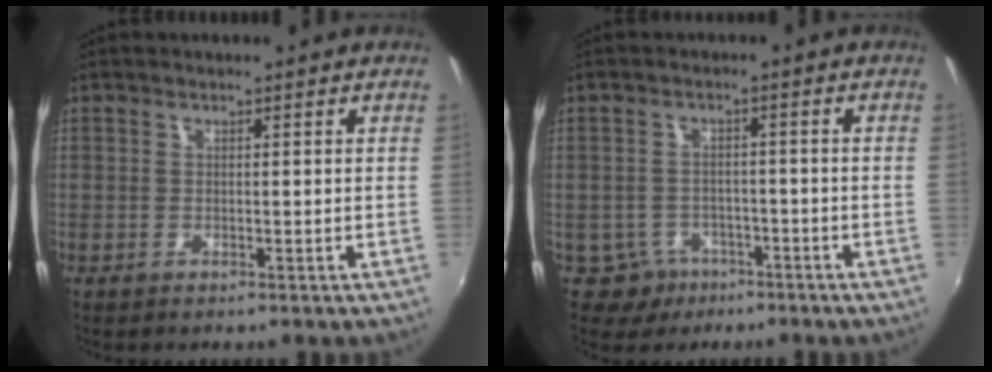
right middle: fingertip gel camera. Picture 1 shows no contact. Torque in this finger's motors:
{"motor_torque": [-0.29, -0.18, -0.11, -0.03]}